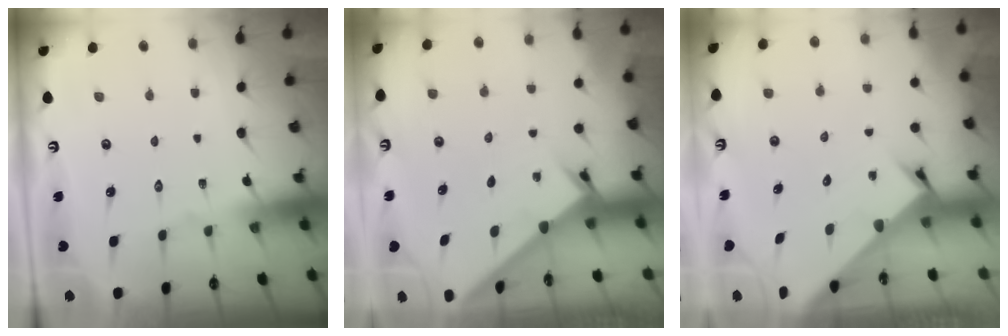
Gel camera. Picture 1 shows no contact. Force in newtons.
{"total": 2.0, "press": 2.0, "slide": 0.1}
{"total": 2.5, "press": 2.5, "slide": 0.3}